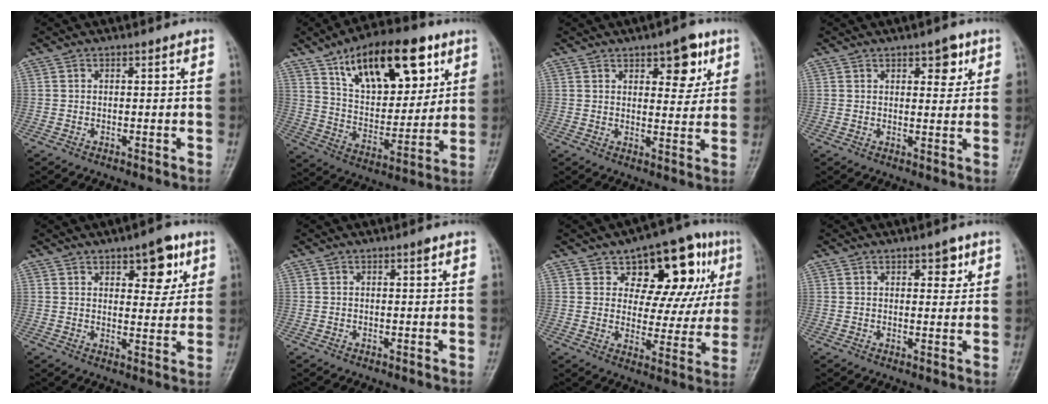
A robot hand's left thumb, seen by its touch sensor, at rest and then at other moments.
{"total": 22.4, "force": [11.5, 10.8, 15.9], "torque": [-0.201, -0.039, 0.196]}
{"total": 8.0, "force": [4.2, 3.8, 5.7], "torque": [-0.045, -0.020, 0.053]}
{"total": 4.8, "force": [2.6, 2.3, 3.3], "torque": [-0.021, -0.011, 0.031]}
{"total": 8.4, "force": [4.4, 4.0, 6.0], "torque": [-0.049, -0.021, 0.057]}
{"total": 0.8, "force": [0.5, 0.2, 0.6], "torque": [-0.009, -0.001, 0.006]}
{"total": 17.5, "force": [7.6, 9.8, 12.4], "torque": [-0.101, -0.011, 0.102]}
{"total": 3.6, "force": [2.0, 1.9, 2.3], "torque": [-0.010, -0.008, 0.026]}